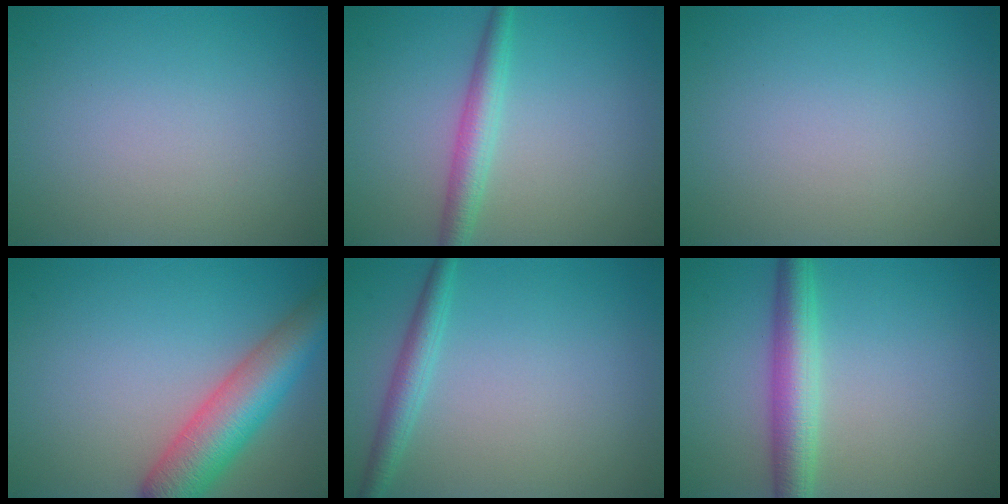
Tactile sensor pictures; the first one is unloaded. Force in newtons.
{"total": 2.9, "press": 2.9, "slide": 0.1}
{"total": 0.0}
{"total": 7.4, "press": 7.4, "slide": 0.4}
{"total": 2.3, "press": 2.3, "slide": 0.1}
{"total": 4.5, "press": 4.5, "slide": 0.1}